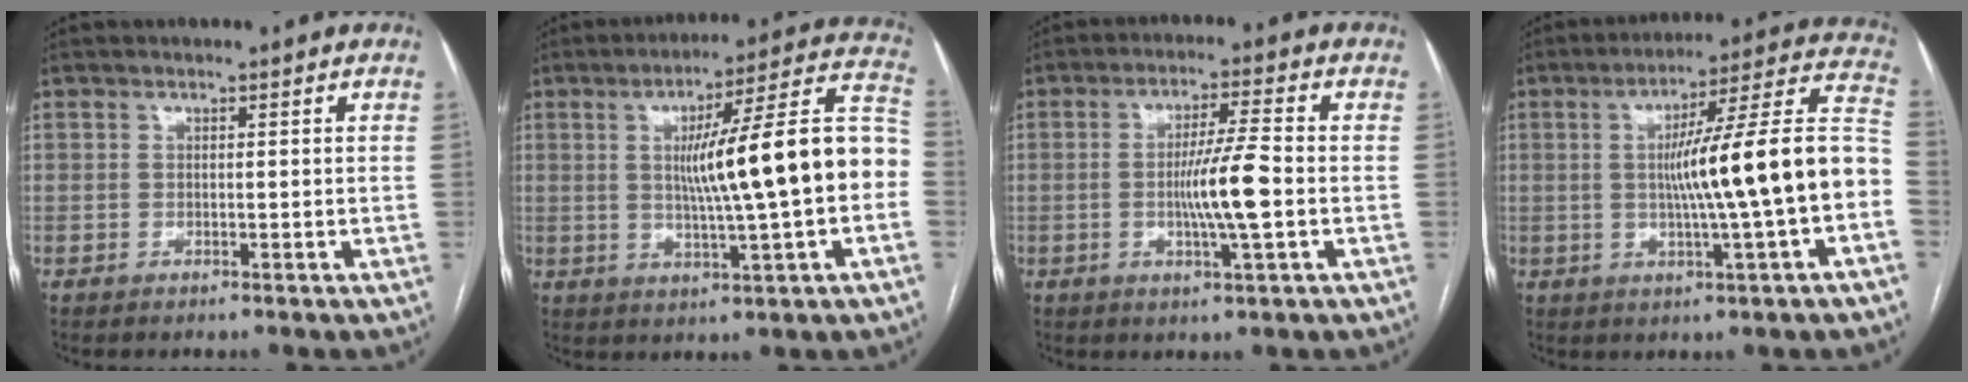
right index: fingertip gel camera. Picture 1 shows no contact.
{"total": 17.9, "force": [-0.2, 0.5, 17.9], "torque": [-0.259, 0.027, -0.005]}
{"total": 7.9, "force": [-1.2, -0.1, 7.8], "torque": [-0.143, -0.004, -0.023]}
{"total": 17.5, "force": [-1.9, -0.5, 17.4], "torque": [-0.250, 0.025, -0.032]}